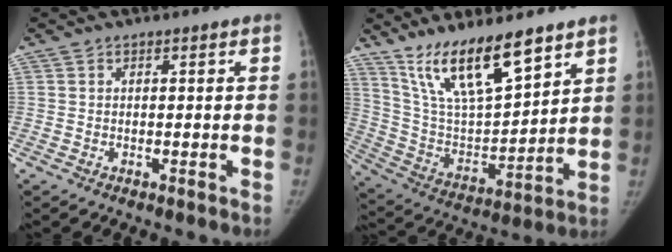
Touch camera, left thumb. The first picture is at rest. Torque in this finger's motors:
{"motor_torque": [0.48, 0.46, 1.44, -1.33, 0.10]}